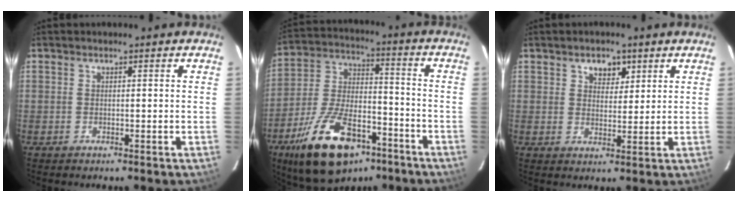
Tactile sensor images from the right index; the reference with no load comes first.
{"total": 22.1, "force": [-13.3, 10.2, 14.5], "torque": [-0.276, -0.004, -0.216]}
{"total": 4.1, "force": [2.3, 2.8, 1.9], "torque": [-0.021, 0.001, 0.037]}